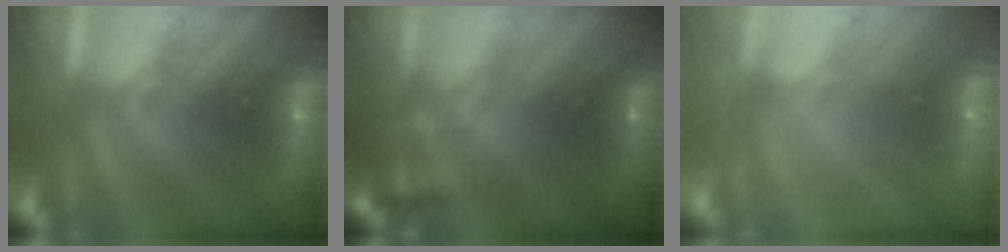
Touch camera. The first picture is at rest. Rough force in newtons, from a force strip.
{"total": 7.8}
{"total": 2.4}